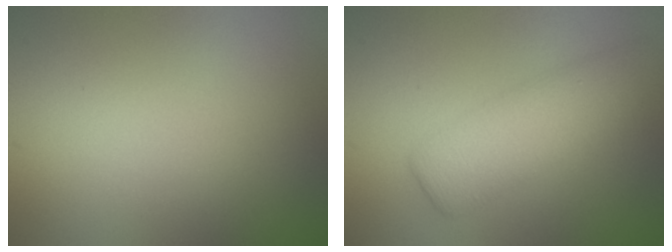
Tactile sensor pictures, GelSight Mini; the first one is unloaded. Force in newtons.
{"total": 4.8, "press": 4.8, "slide": 0.1}